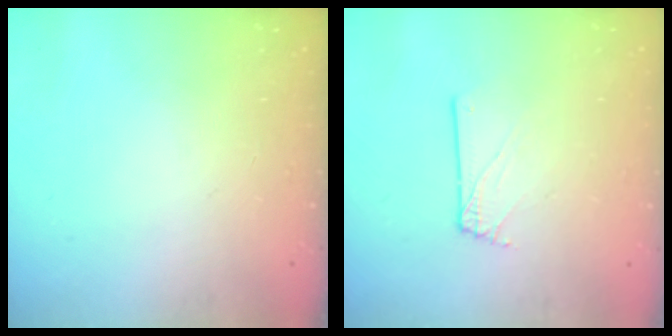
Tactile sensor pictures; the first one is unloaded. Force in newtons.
{"total": 1.6, "press": 1.6, "slide": 0.2}